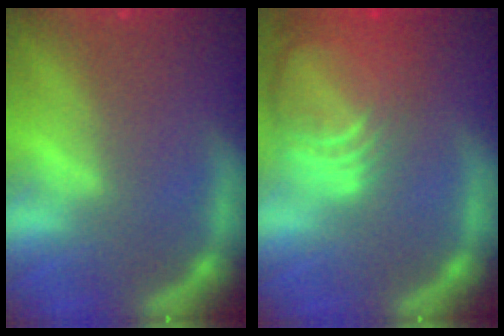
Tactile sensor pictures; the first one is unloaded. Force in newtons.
{"total": 10.0}